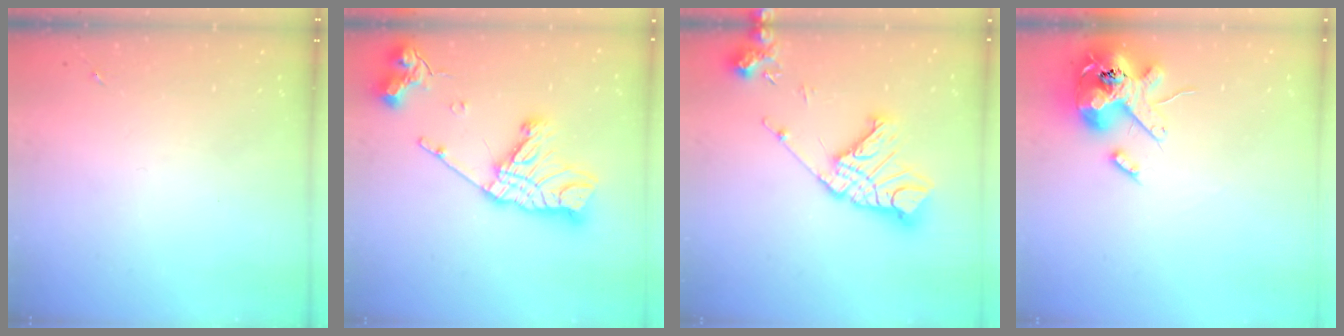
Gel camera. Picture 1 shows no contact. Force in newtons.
{"total": 20.7, "press": 20.6, "slide": 1.9}
{"total": 18.0, "press": 17.9, "slide": 2.5}
{"total": 15.3, "press": 15.1, "slide": 2.5}